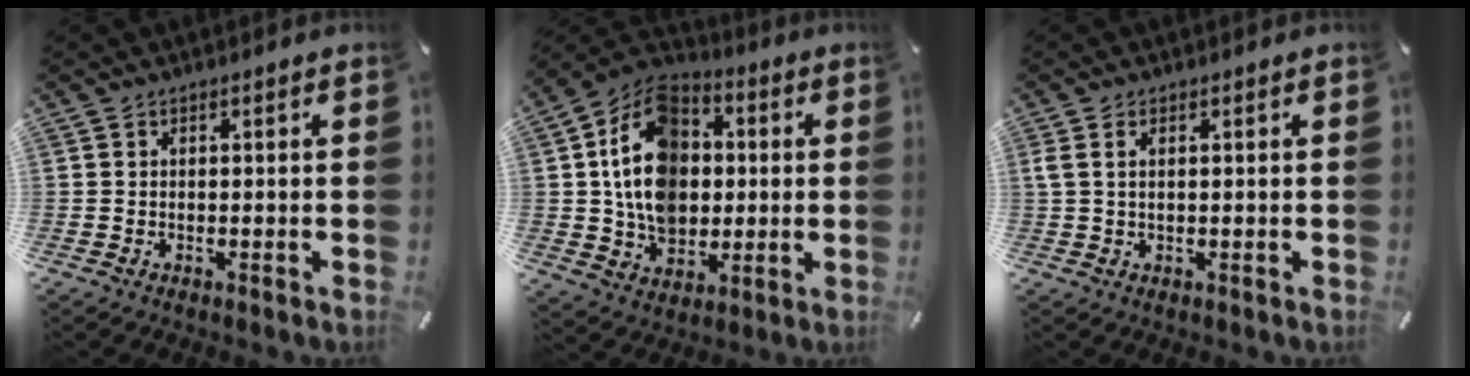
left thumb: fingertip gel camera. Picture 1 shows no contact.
{"total": 16.3, "force": [1.0, 13.3, 9.4], "torque": [-0.187, 0.007, 0.019]}
{"total": 1.9, "force": [0.6, 0.8, 1.6], "torque": [-0.042, 0.001, 0.006]}